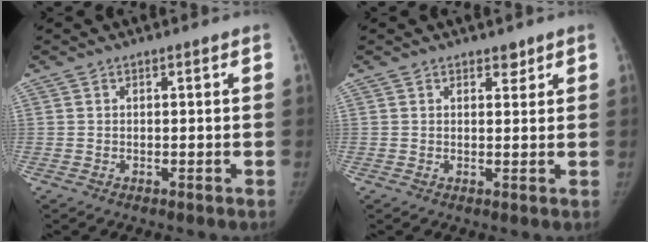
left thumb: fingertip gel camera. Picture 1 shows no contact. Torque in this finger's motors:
{"motor_torque": [0.15, -0.08, 0.18, -0.32, 0.02]}